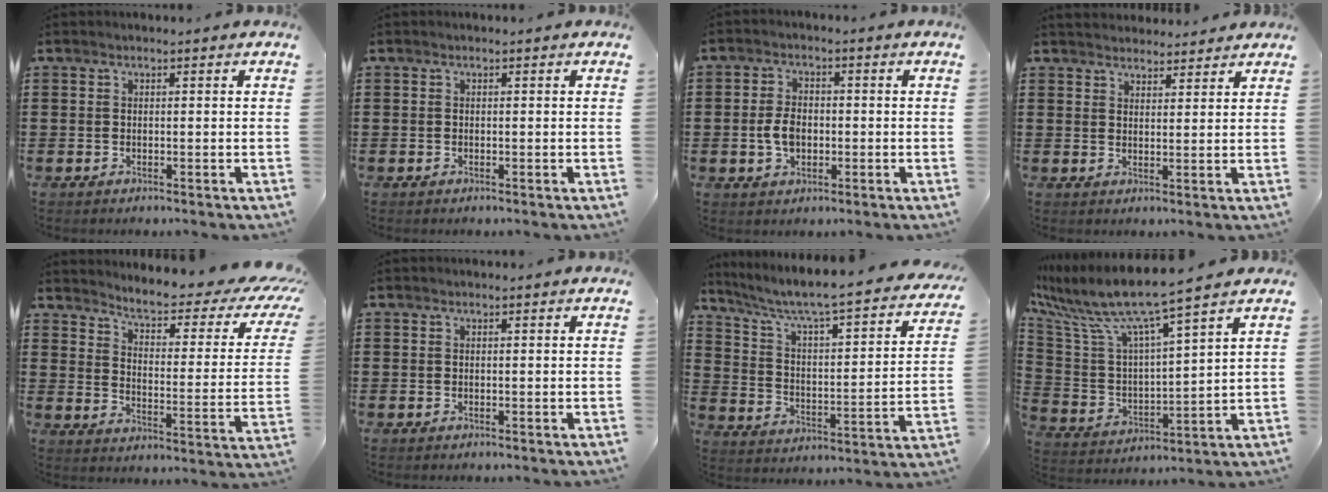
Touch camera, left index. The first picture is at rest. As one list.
[{"total": 0.0}, {"total": 4.3, "force": [-0.7, 2.7, 3.3], "torque": [-0.084, -0.001, -0.019]}, {"total": 2.8, "force": [2.7, 0.5, -0.3], "torque": [-0.002, -0.005, 0.052]}, {"total": 4.7, "force": [3.6, 0.6, 3.0], "torque": [-0.077, -0.030, 0.052]}, {"total": 0.0}, {"total": 5.2, "force": [4.0, 0.2, 3.4], "torque": [-0.084, -0.041, 0.055]}, {"total": 8.5, "force": [7.3, -0.1, 4.3], "torque": [-0.121, -0.056, 0.119]}]